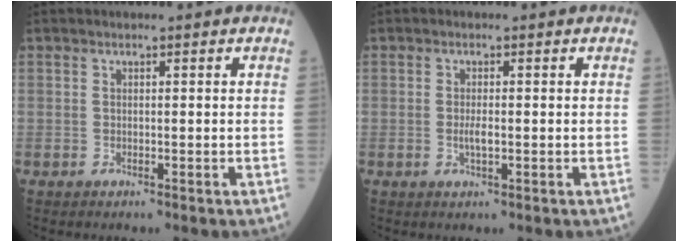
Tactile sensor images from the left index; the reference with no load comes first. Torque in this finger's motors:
{"motor_torque": [0.45, 0.07, 0.03, 0.03]}